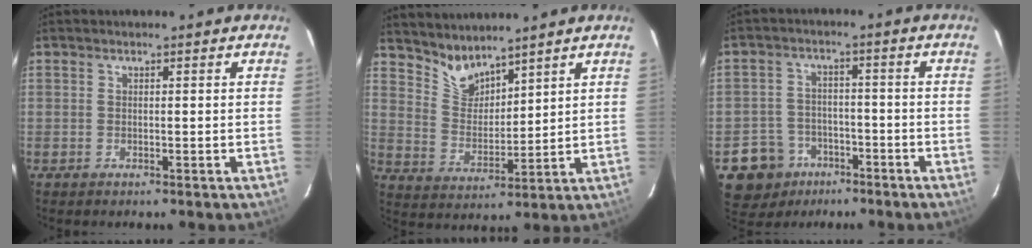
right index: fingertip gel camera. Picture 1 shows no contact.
{"total": 6.9, "force": [6.3, 2.2, 1.8], "torque": [-0.030, -0.004, 0.130]}
{"total": 9.4, "force": [-5.3, 7.6, 1.4], "torque": [-0.057, 0.027, -0.073]}